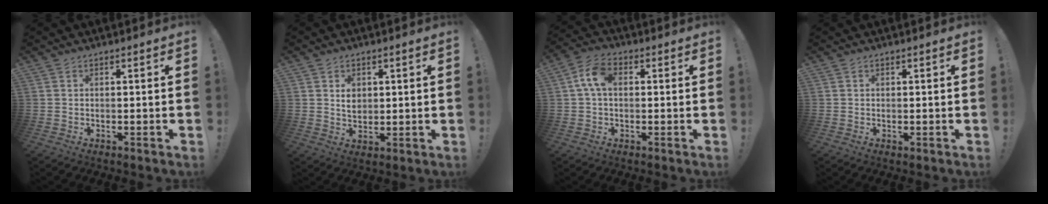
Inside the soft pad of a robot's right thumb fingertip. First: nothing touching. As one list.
[{"total": 4.1, "force": [1.0, 3.4, 2.0], "torque": [-0.021, -0.003, 0.016]}, {"total": 8.0, "force": [1.2, 4.9, 6.2], "torque": [-0.114, 0.012, 0.028]}, {"total": 0.0}]